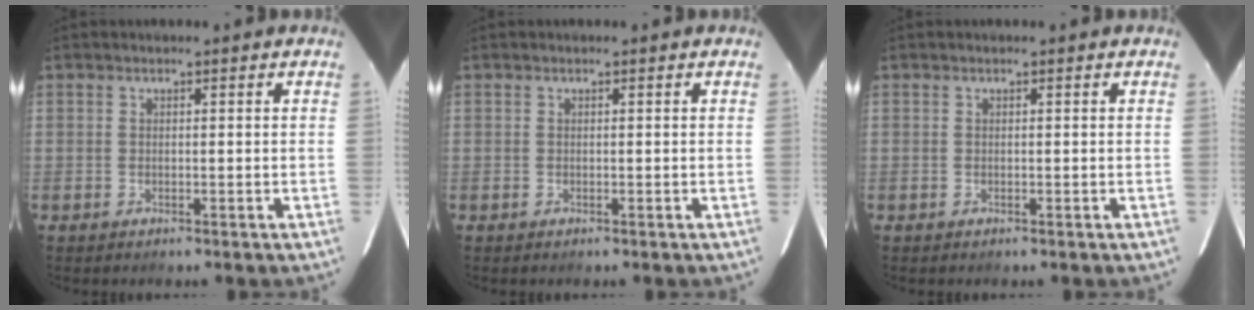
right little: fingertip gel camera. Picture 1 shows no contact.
{"total": 0.0}
{"total": 0.0}